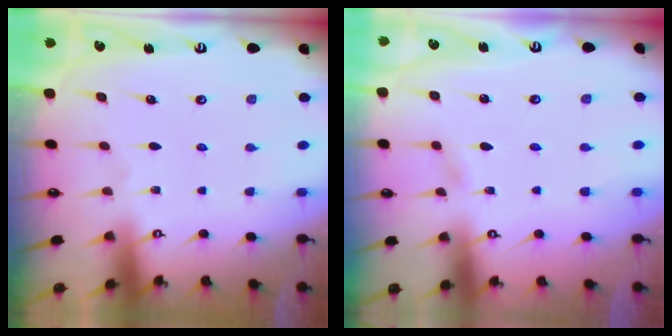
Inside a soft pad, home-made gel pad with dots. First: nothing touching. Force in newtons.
{"total": 1.4, "press": 1.4, "slide": 0.2}